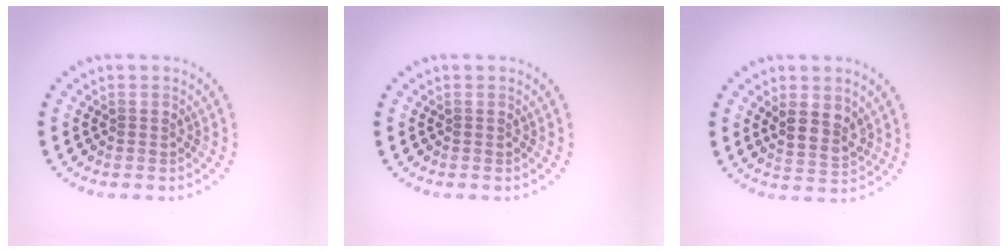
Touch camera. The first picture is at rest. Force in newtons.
{"total": 0.0}
{"total": 3.0, "press": 2.7, "slide": 1.3}